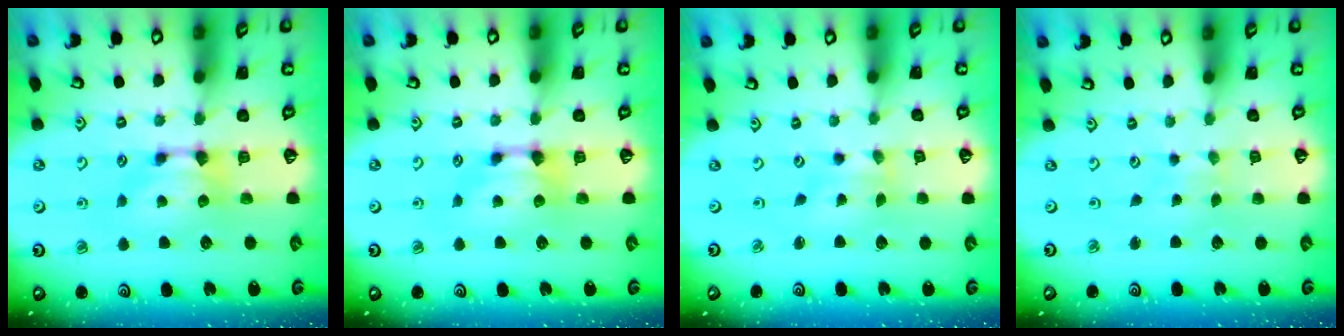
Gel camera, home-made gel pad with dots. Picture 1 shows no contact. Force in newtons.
{"total": 0.0}
{"total": 2.4, "press": 2.2, "slide": 1.0}
{"total": 4.0, "press": 4.0, "slide": 0.1}